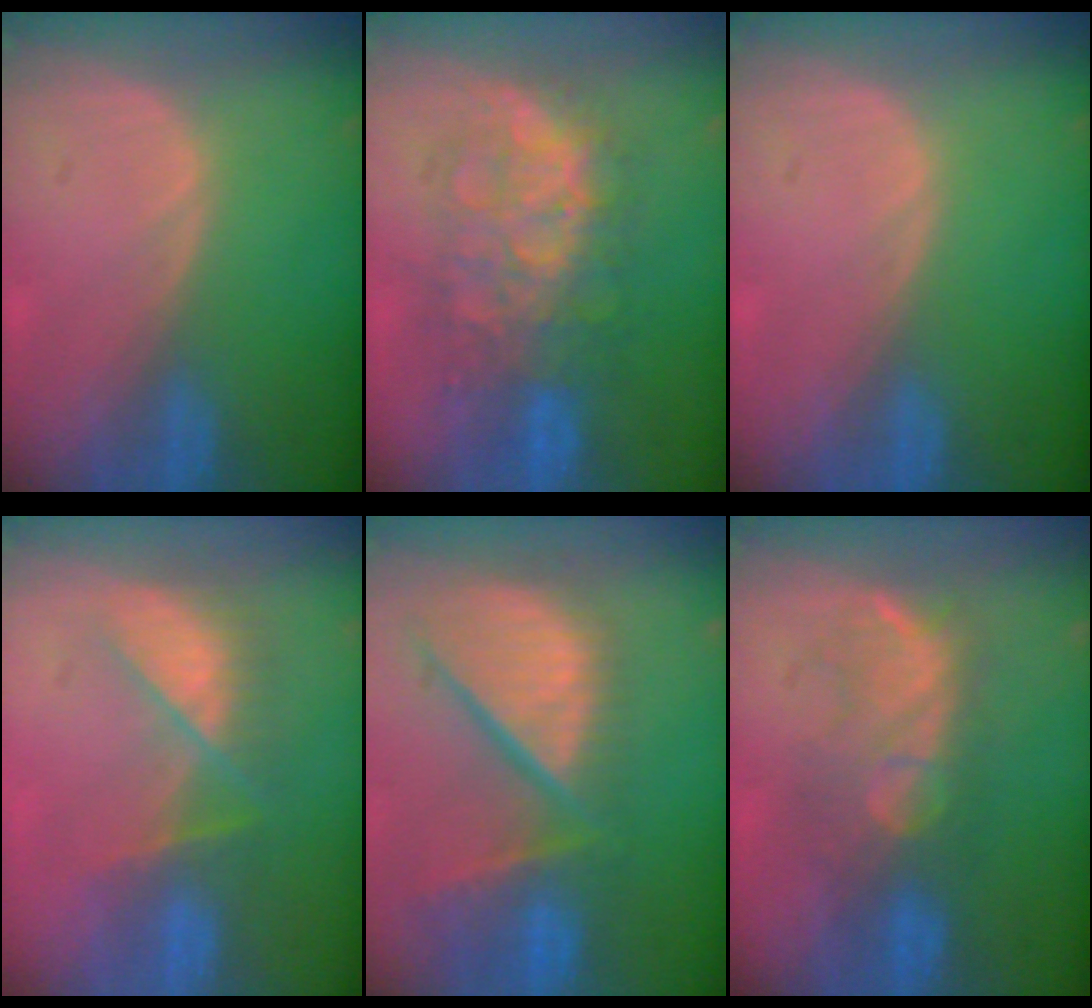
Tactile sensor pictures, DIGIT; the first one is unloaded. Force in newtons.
{"total": 9.4, "press": 9.3, "slide": 0.6}
{"total": 0.0}
{"total": 7.3, "press": 6.9, "slide": 2.4}
{"total": 13.1, "press": 10.9, "slide": 7.3}
{"total": 8.0, "press": 7.9, "slide": 0.7}